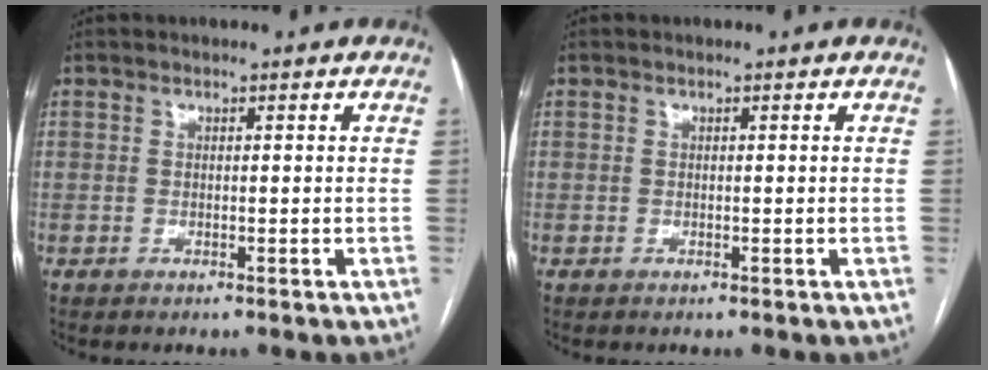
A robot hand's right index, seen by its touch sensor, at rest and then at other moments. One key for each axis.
{"total": 0.0}